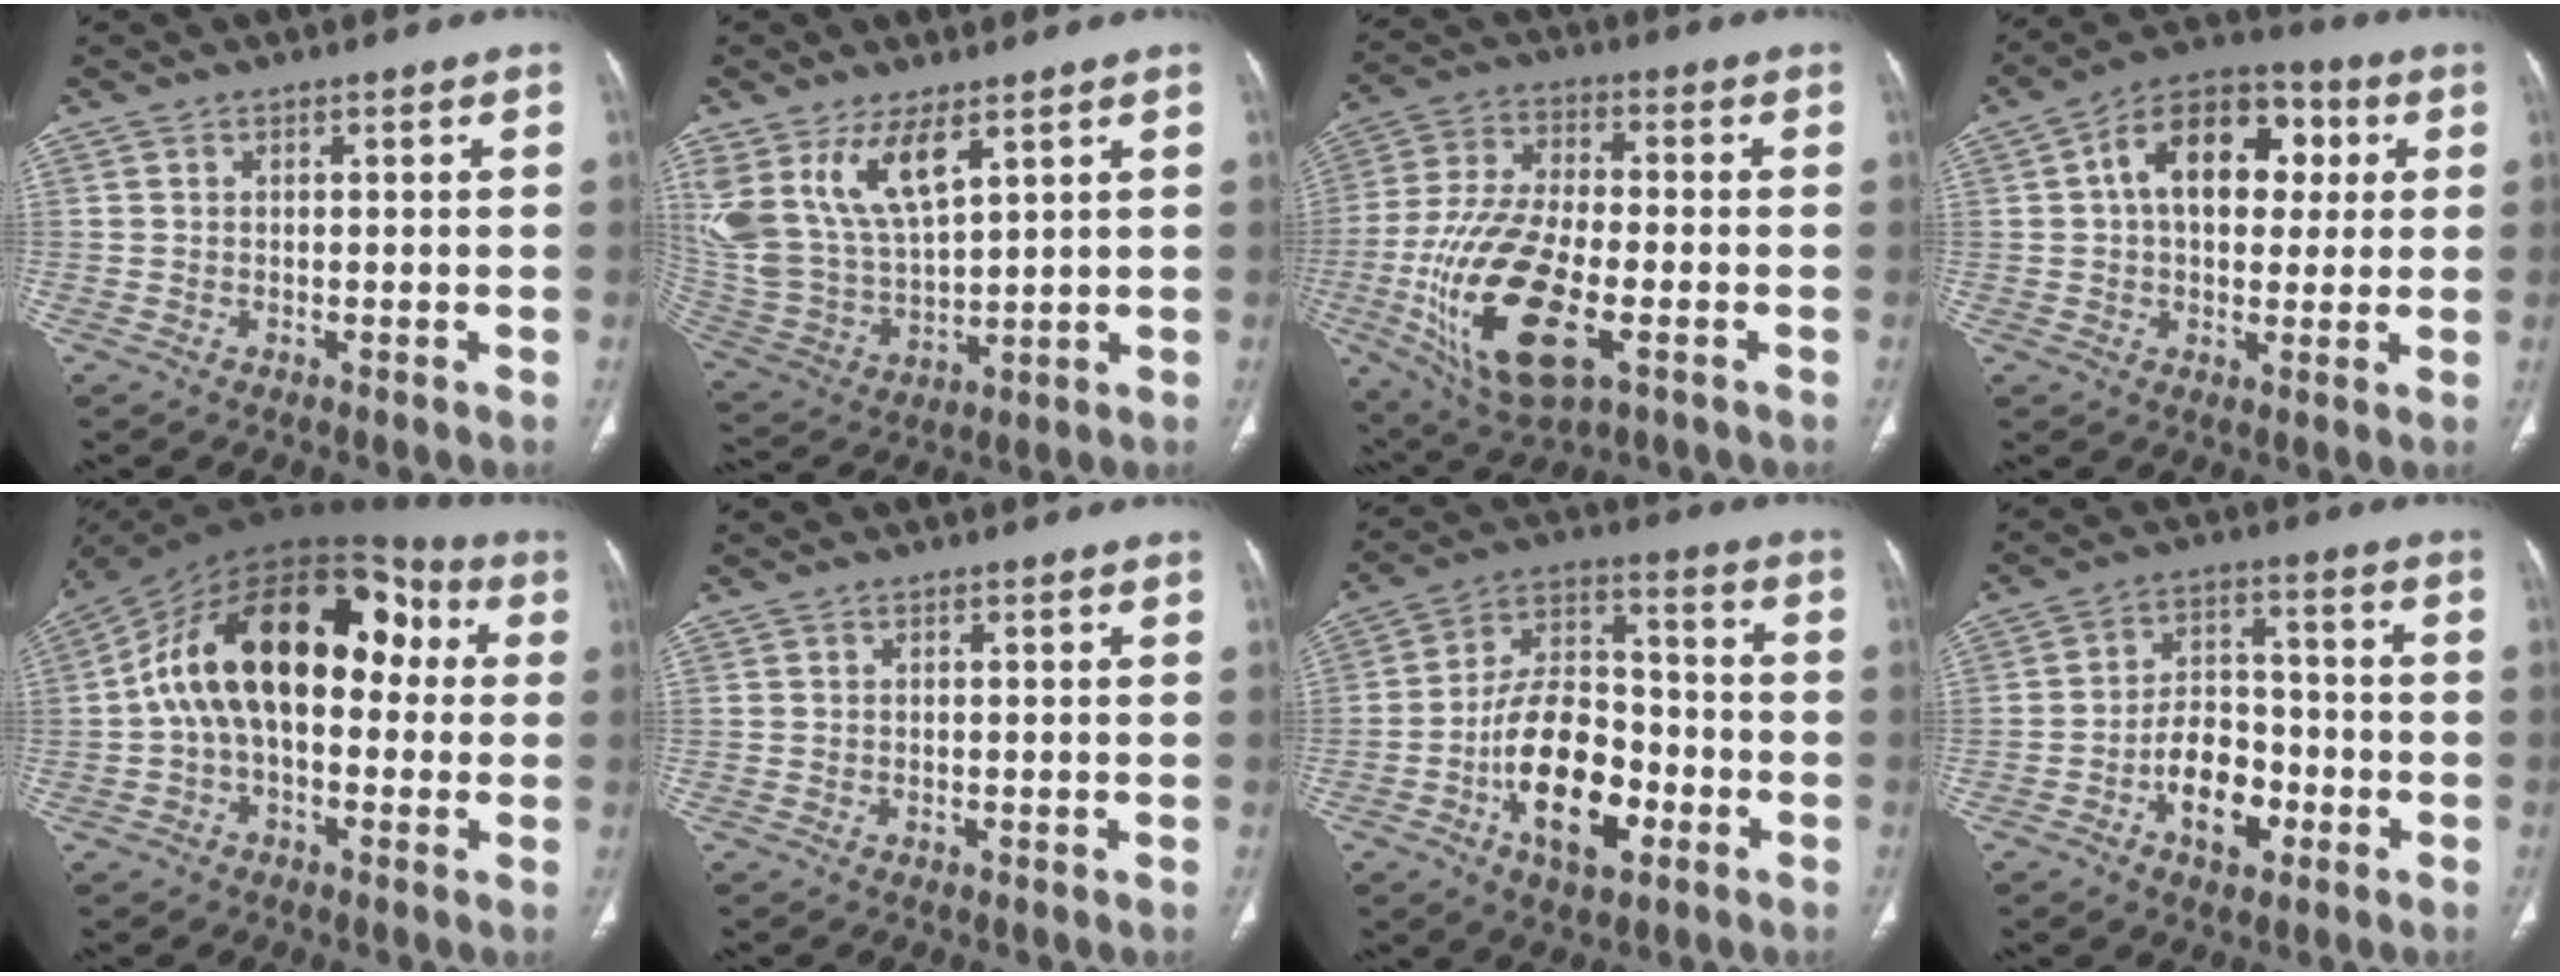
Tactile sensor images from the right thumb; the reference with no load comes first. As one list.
[{"total": 14.8, "force": [7.8, 6.5, 10.8], "torque": [-0.215, -0.031, 0.175]}, {"total": 20.3, "force": [-6.0, 8.8, 17.2], "torque": [-0.351, 0.003, -0.097]}, {"total": 16.3, "force": [3.4, 10.4, 12.0], "torque": [-0.151, 0.022, 0.046]}, {"total": 21.4, "force": [1.9, 12.4, 17.3], "torque": [-0.264, 0.057, 0.016]}, {"total": 0.0}, {"total": 17.1, "force": [-6.1, 9.3, 13.0], "torque": [-0.200, 0.037, -0.106]}, {"total": 10.1, "force": [-4.2, 6.2, 6.8], "torque": [-0.085, 0.036, -0.070]}]